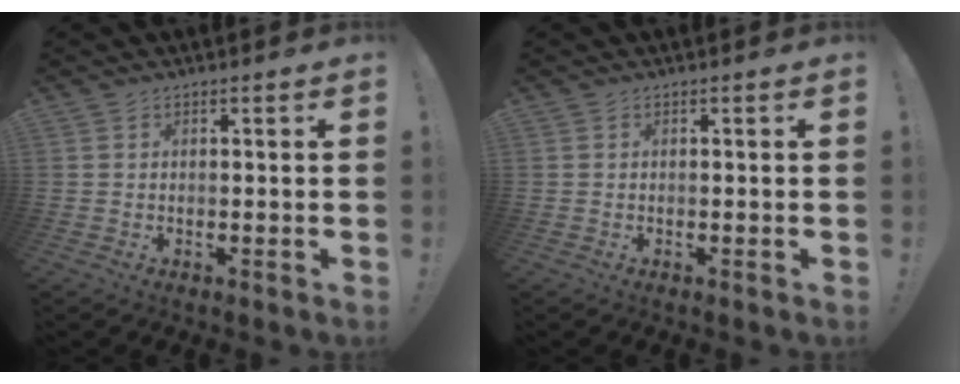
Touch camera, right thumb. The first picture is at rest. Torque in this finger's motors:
{"motor_torque": [-0.19, -0.32, 0.16, -0.05, 0.00]}